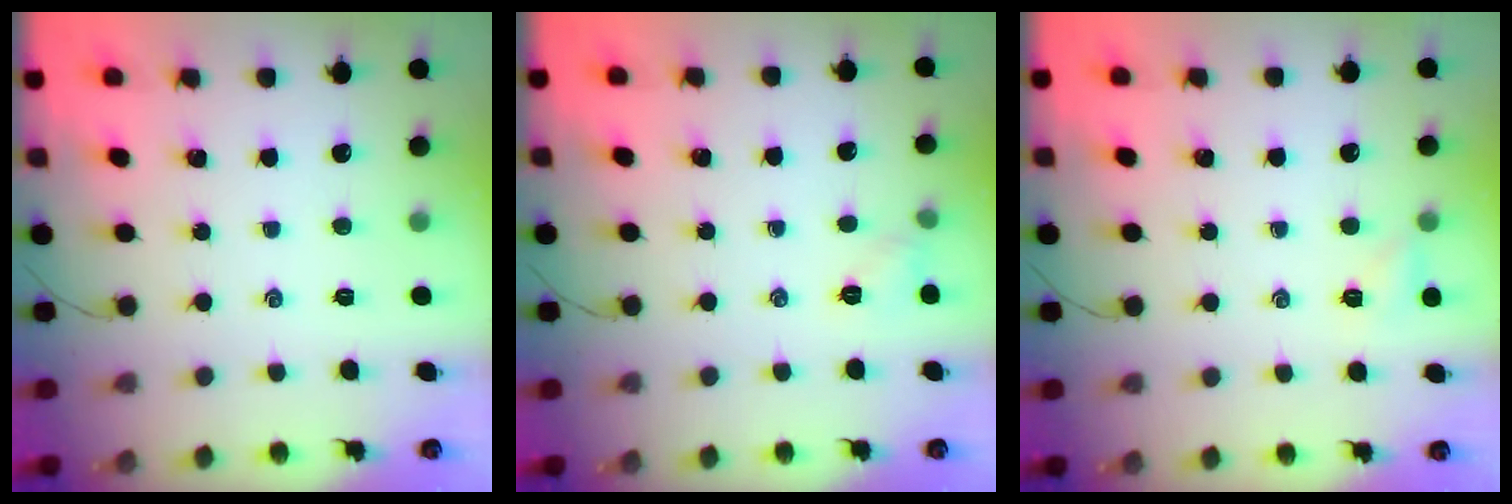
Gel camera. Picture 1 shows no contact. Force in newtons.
{"total": 5.0, "press": 4.7, "slide": 1.5}
{"total": 4.1, "press": 3.9, "slide": 1.2}